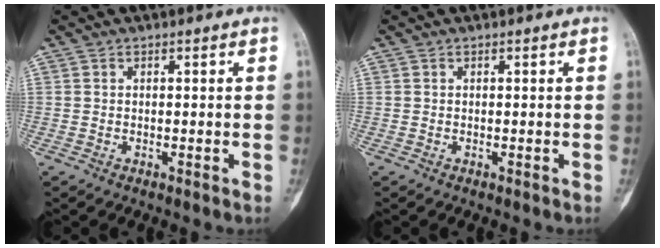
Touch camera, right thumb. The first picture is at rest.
{"total": 0.0}